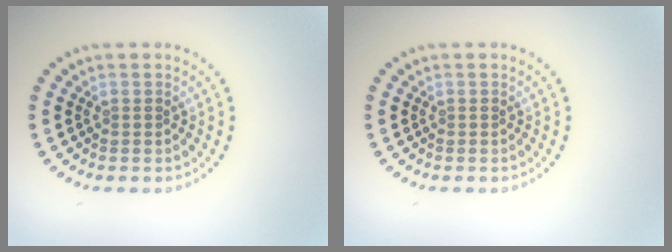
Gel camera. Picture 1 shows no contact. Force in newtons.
{"total": 0.0}